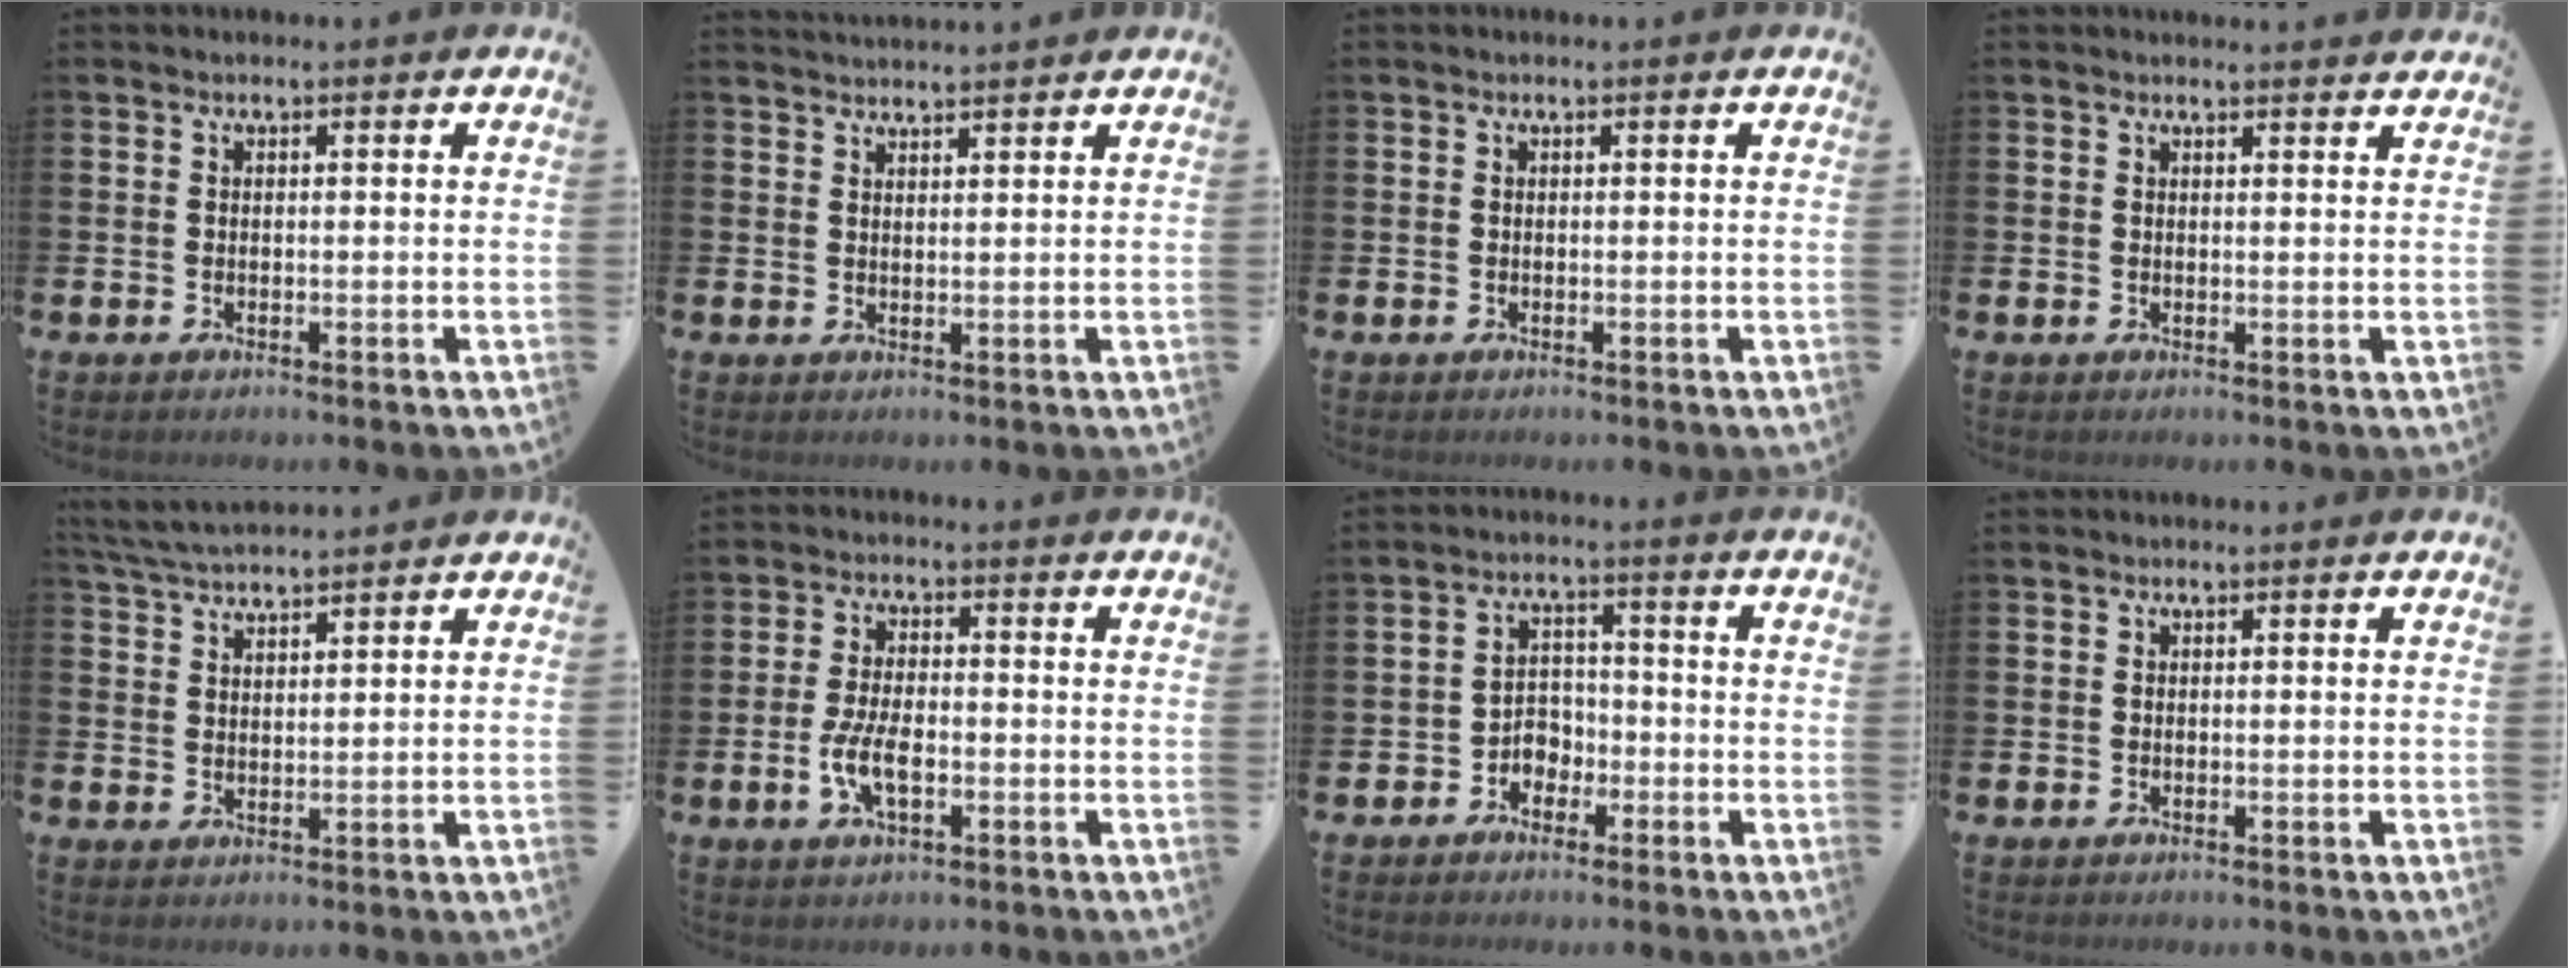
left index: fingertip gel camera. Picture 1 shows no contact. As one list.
[{"total": 2.2, "force": [2.2, 0.0, 0.0], "torque": [0.005, -0.015, 0.039]}, {"total": 0.0}, {"total": 1.4, "force": [1.4, 0.0, 0.0], "torque": [0.007, -0.010, 0.024]}, {"total": 4.2, "force": [4.1, 0.4, 0.8], "torque": [-0.034, -0.016, 0.077]}, {"total": 5.1, "force": [-1.3, 2.3, 4.4], "torque": [-0.083, -0.002, -0.026]}, {"total": 3.1, "force": [-2.0, 2.3, 0.7], "torque": [-0.023, 0.003, -0.046]}, {"total": 0.0}]